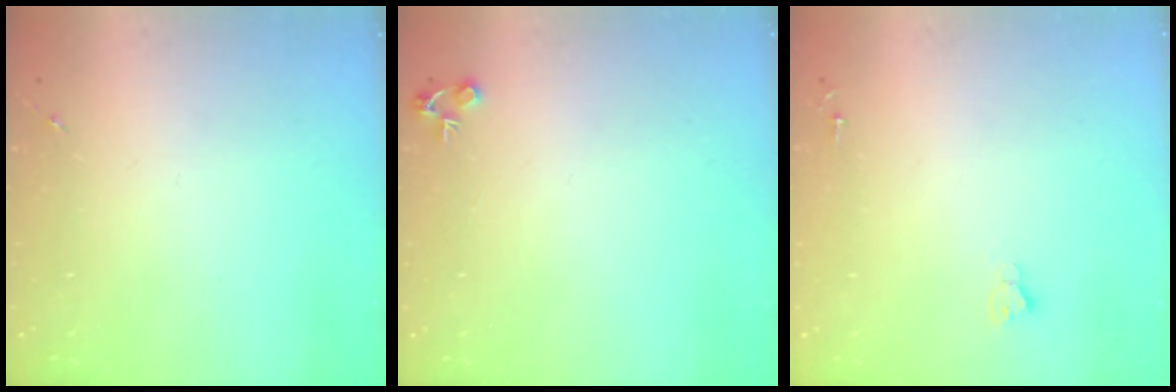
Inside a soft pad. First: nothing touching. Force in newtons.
{"total": 4.7, "press": 4.7, "slide": 0.2}
{"total": 2.7, "press": 2.7, "slide": 0.0}